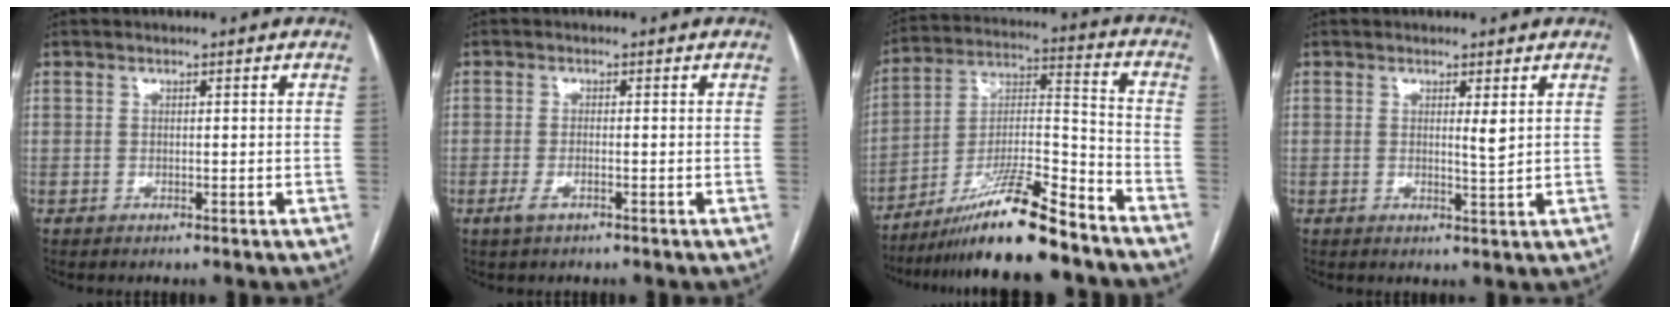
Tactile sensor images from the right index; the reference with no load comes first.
{"total": 1.8, "force": [-1.0, 0.4, 1.4], "torque": [-0.031, -0.002, -0.020]}
{"total": 16.4, "force": [-13.2, 0.8, 9.7], "torque": [-0.179, -0.003, -0.229]}
{"total": 1.8, "force": [0.6, 0.0, 1.7], "torque": [-0.030, -0.005, 0.012]}